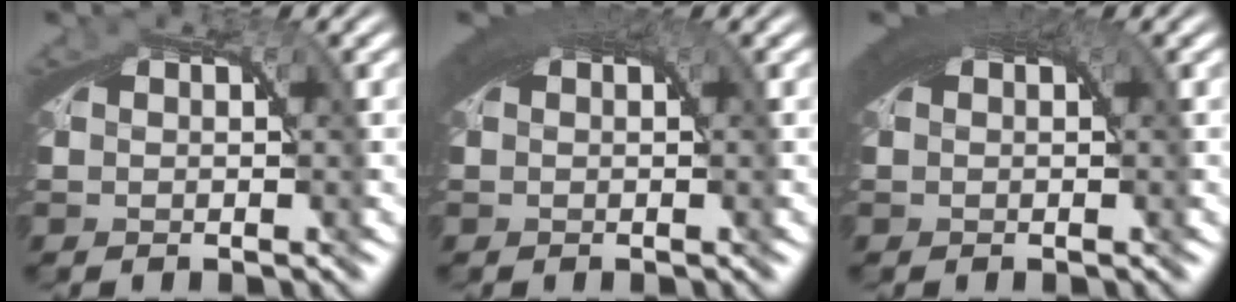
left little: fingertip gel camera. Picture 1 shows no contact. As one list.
[{"total": 4.1, "force": [1.8, 1.4, 3.4], "torque": [-0.046, 0.015, 0.023]}, {"total": 4.6, "force": [1.9, 1.6, 3.9], "torque": [-0.054, 0.015, 0.024]}]